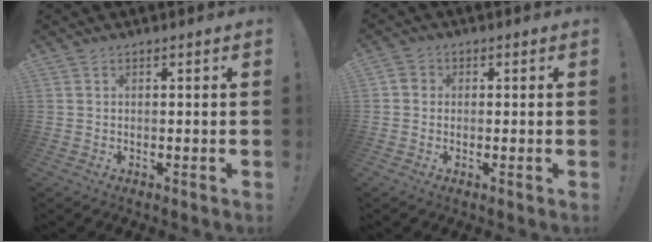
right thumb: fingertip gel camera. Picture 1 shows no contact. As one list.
[{"total": 2.6, "force": [-0.1, 2.4, 1.0], "torque": [-0.019, 0.013, 0.000]}]